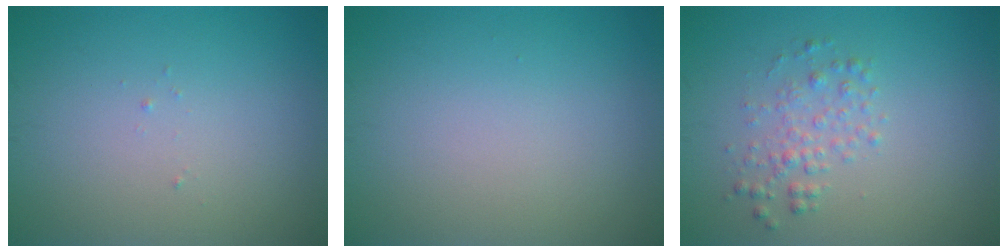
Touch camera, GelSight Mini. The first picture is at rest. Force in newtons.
{"total": 0.0}
{"total": 2.0, "press": 2.0, "slide": 0.0}